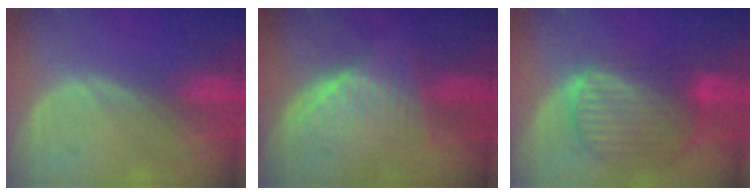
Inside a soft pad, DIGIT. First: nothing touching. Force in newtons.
{"total": 6.4, "press": 6.2, "slide": 1.8}
{"total": 10.3, "press": 8.6, "slide": 5.6}